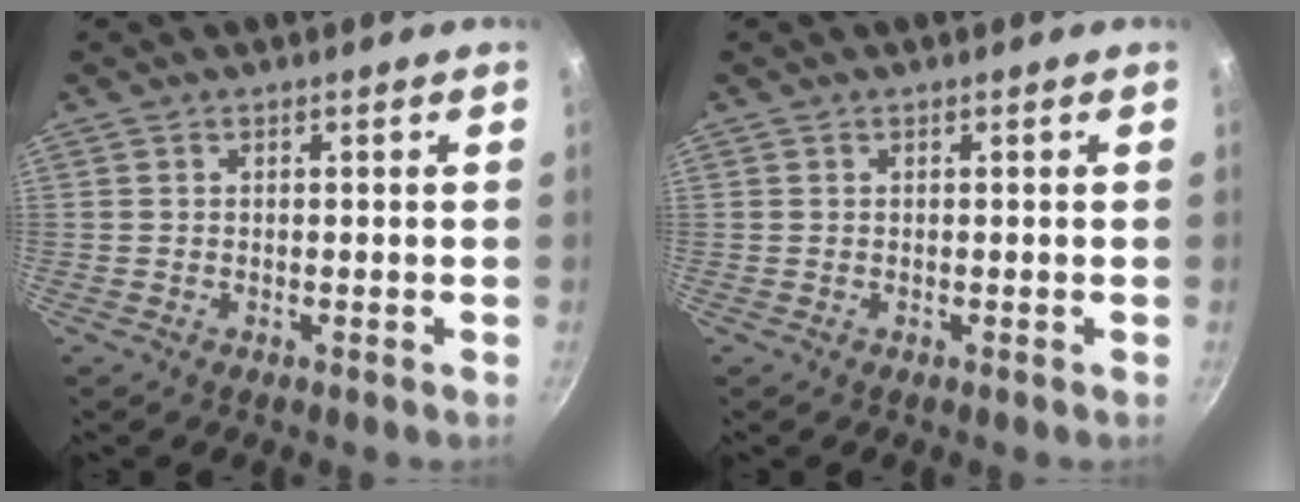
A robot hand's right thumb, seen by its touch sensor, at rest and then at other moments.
{"total": 0.0}